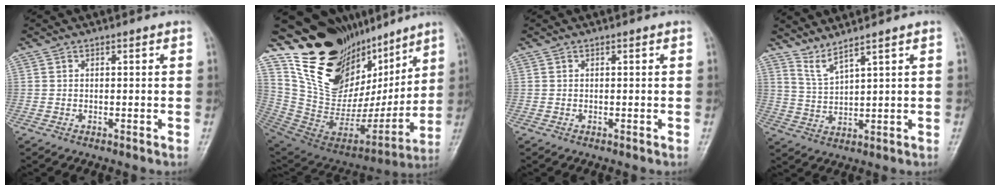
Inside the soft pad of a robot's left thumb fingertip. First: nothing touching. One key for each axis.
{"total": 27.3, "fx": 18.1, "fy": 15.1, "fz": 13.9, "tx": -0.183, "ty": -0.076, "tz": 0.322}
{"total": 0.0}
{"total": 4.2, "fx": 3.6, "fy": -0.3, "fz": 2.0, "tx": -0.045, "ty": -0.040, "tz": 0.085}